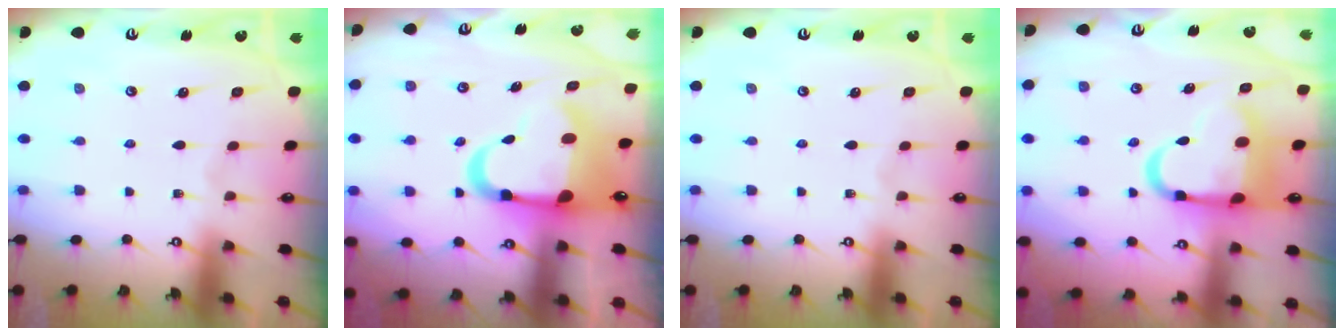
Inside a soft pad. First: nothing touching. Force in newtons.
{"total": 11.9, "press": 11.8, "slide": 1.7}
{"total": 0.0}
{"total": 13.7, "press": 13.5, "slide": 2.6}